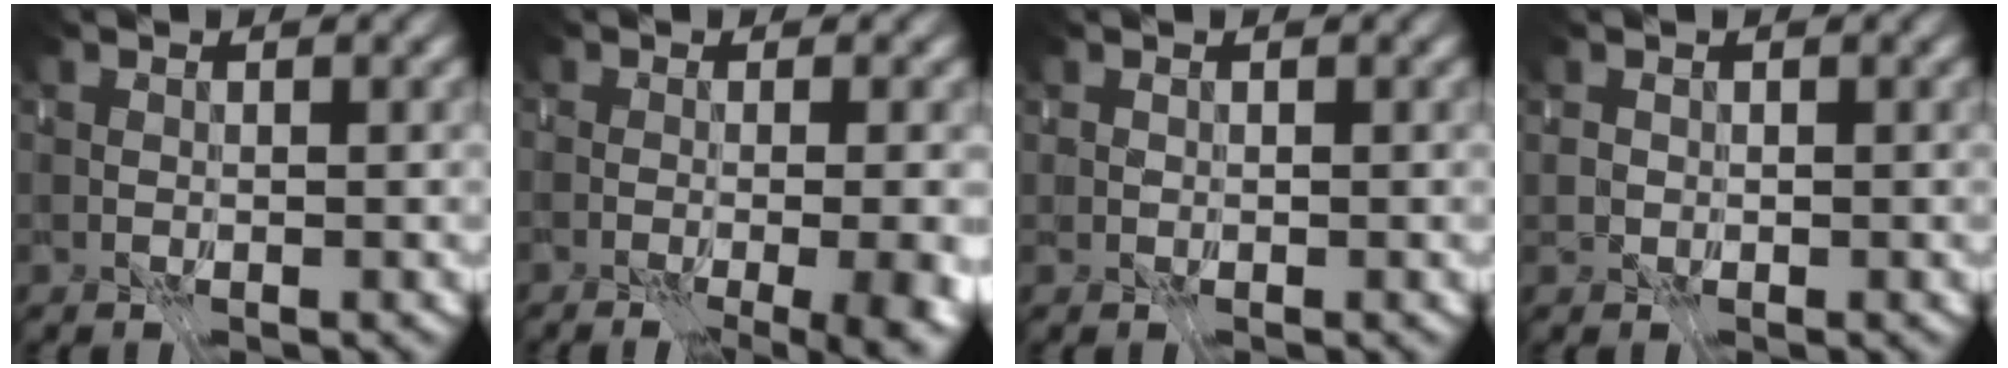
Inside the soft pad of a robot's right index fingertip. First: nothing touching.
{"total": 9.9, "force": [-3.6, 4.3, 8.1], "torque": [-0.075, -0.009, -0.021]}
{"total": 0.6, "force": [0.2, 0.6, 0.1], "torque": [-0.003, 0.002, 0.005]}
{"total": 0.9, "force": [-0.3, -0.2, -0.9], "torque": [0.019, -0.004, 0.004]}